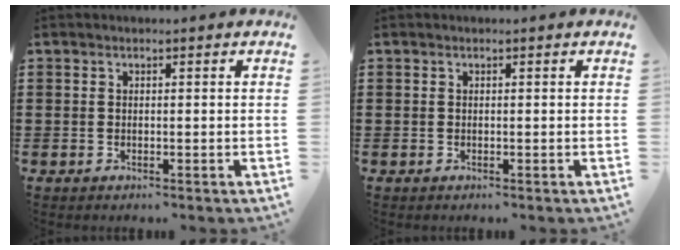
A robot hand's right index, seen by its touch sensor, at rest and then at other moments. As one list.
[{"total": 0.0}]